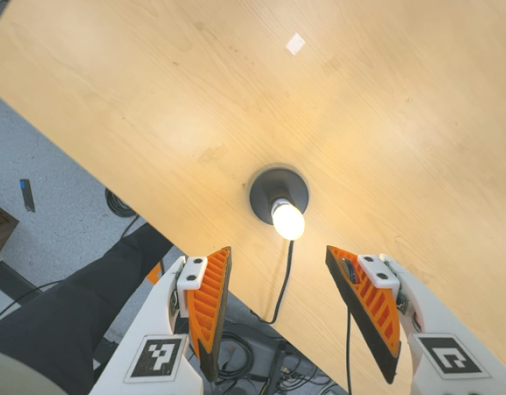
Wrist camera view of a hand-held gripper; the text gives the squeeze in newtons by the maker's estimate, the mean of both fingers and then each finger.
{"total": 0.0}